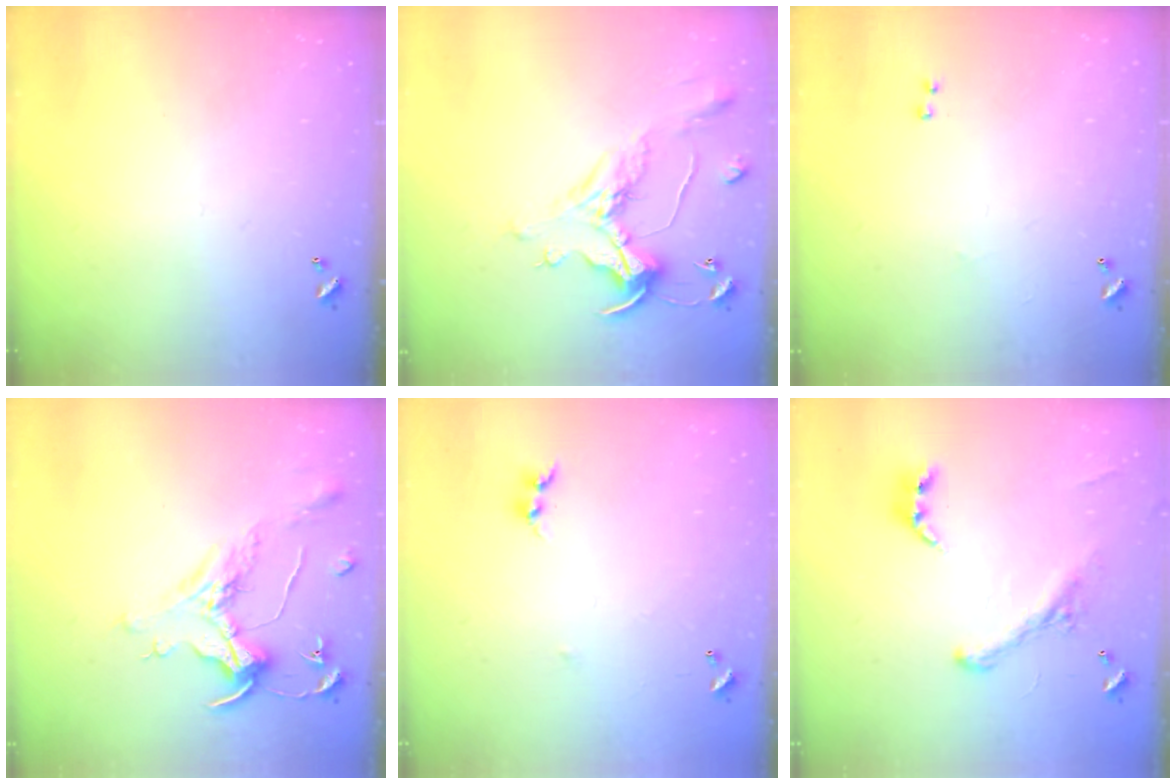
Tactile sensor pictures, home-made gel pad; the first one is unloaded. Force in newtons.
{"total": 1.7, "press": 1.2, "slide": 1.1}
{"total": 2.1, "press": 2.0, "slide": 0.7}
{"total": 1.5, "press": 1.3, "slide": 0.7}
{"total": 7.0, "press": 7.0, "slide": 0.5}
{"total": 2.9, "press": 2.6, "slide": 1.2}